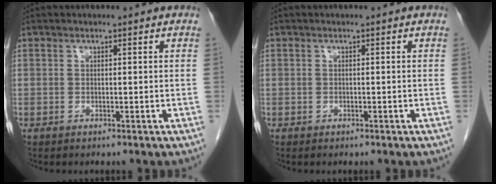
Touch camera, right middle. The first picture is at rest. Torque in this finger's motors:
{"motor_torque": [-0.26, 0.10, 0.00, -0.01]}